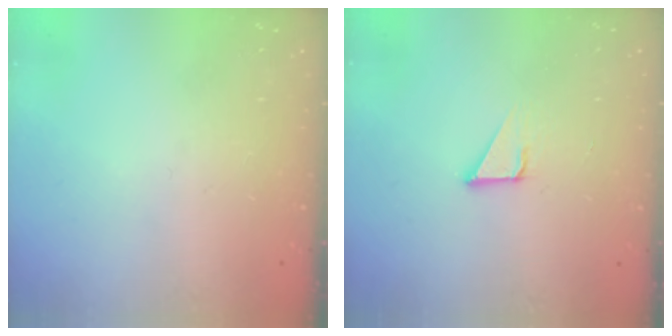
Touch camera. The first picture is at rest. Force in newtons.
{"total": 2.1, "press": 2.1, "slide": 0.0}